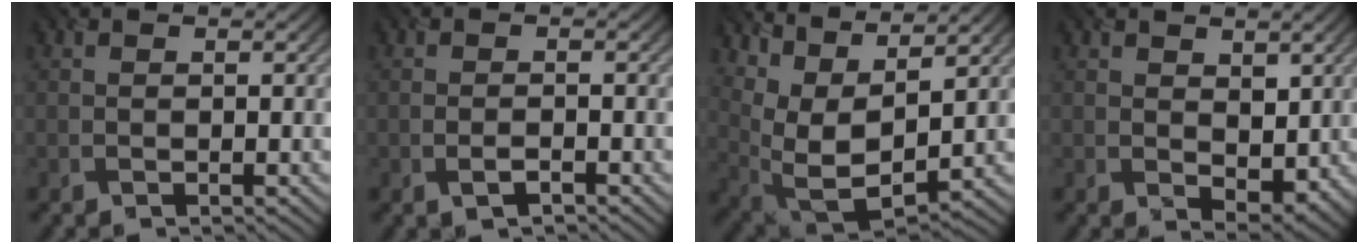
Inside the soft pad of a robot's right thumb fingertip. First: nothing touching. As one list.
[{"total": 1.7, "force": [-0.9, 0.7, 1.3], "torque": [-0.025, -0.001, -0.018]}, {"total": 11.6, "force": [6.2, 5.0, 8.4], "torque": [-0.200, 0.011, 0.122]}, {"total": 3.8, "force": [1.4, 2.4, 2.6], "torque": [-0.049, -0.012, 0.029]}]